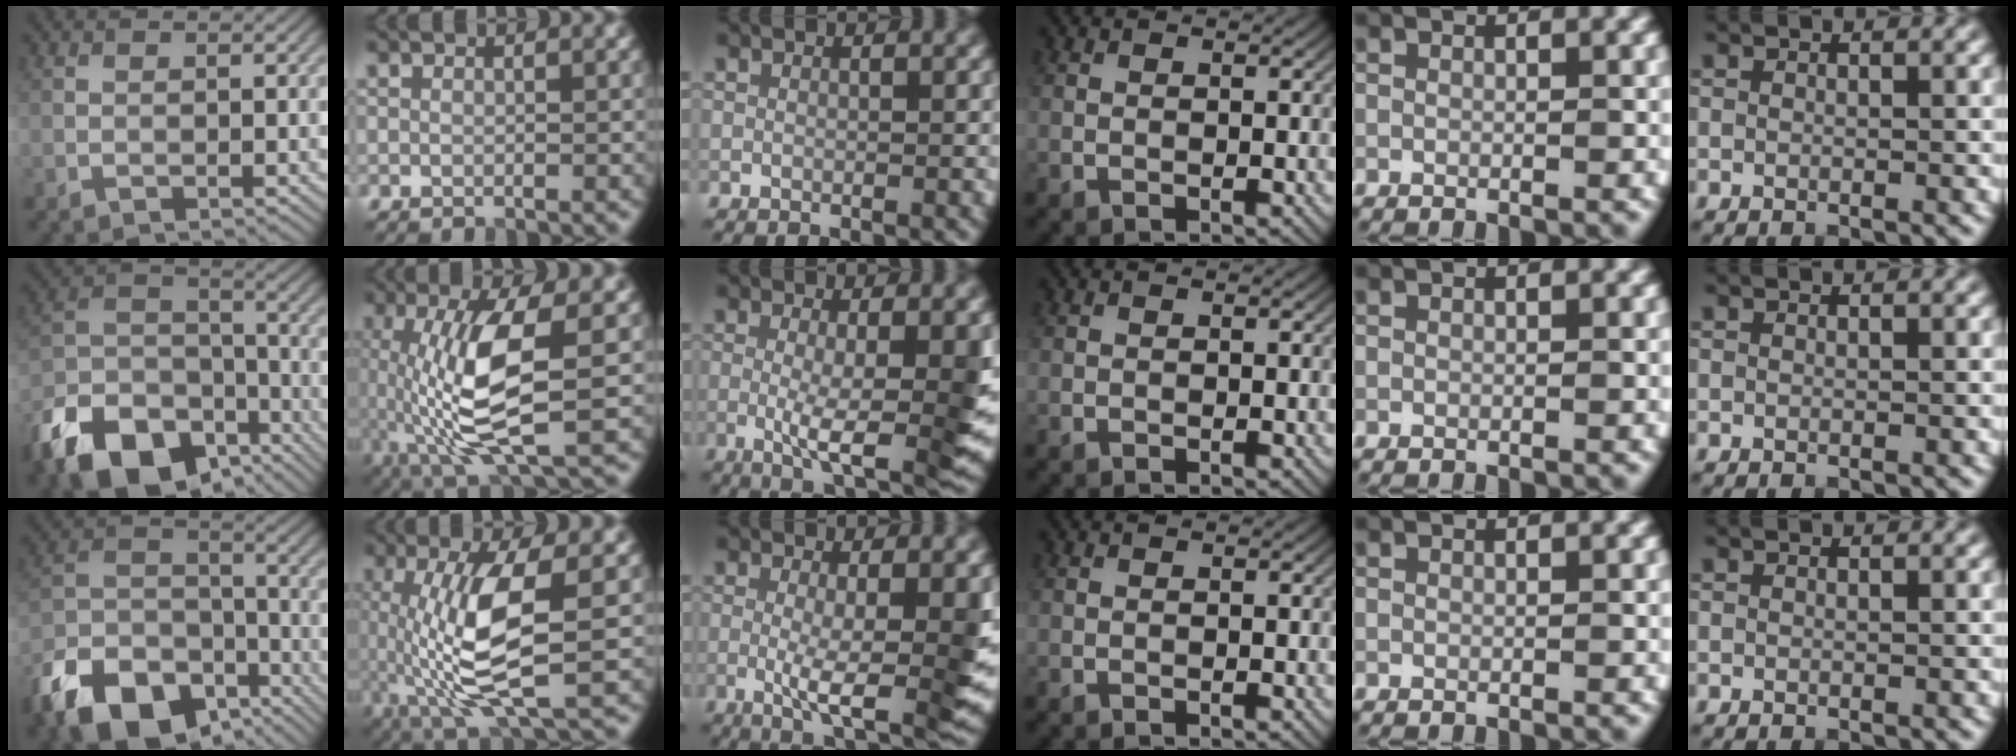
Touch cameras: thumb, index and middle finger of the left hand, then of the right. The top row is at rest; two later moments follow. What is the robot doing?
{"motion": "lift_and_place", "object": "calculator"}